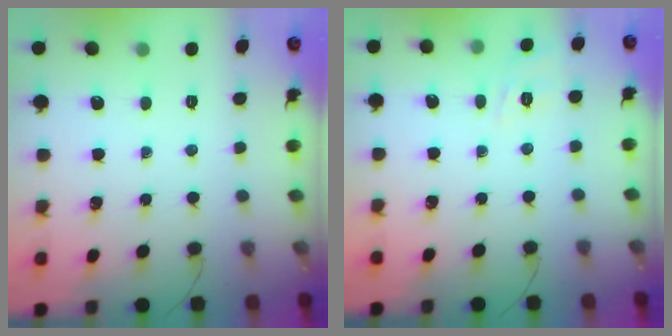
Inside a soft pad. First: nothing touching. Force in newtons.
{"total": 2.0, "press": 0.6, "slide": 1.9}